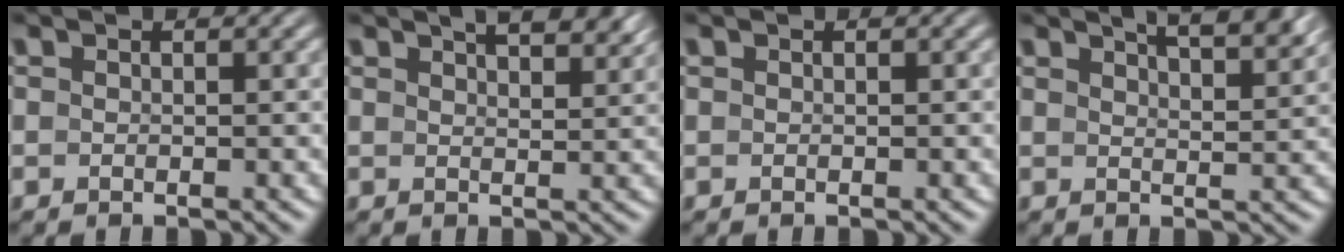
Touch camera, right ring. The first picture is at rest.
{"total": 4.2, "force": [3.2, 0.9, 2.6], "torque": [-0.026, 0.004, 0.051]}
{"total": 0.0}
{"total": 5.8, "force": [4.4, 1.3, 3.6], "torque": [-0.039, 0.009, 0.067]}